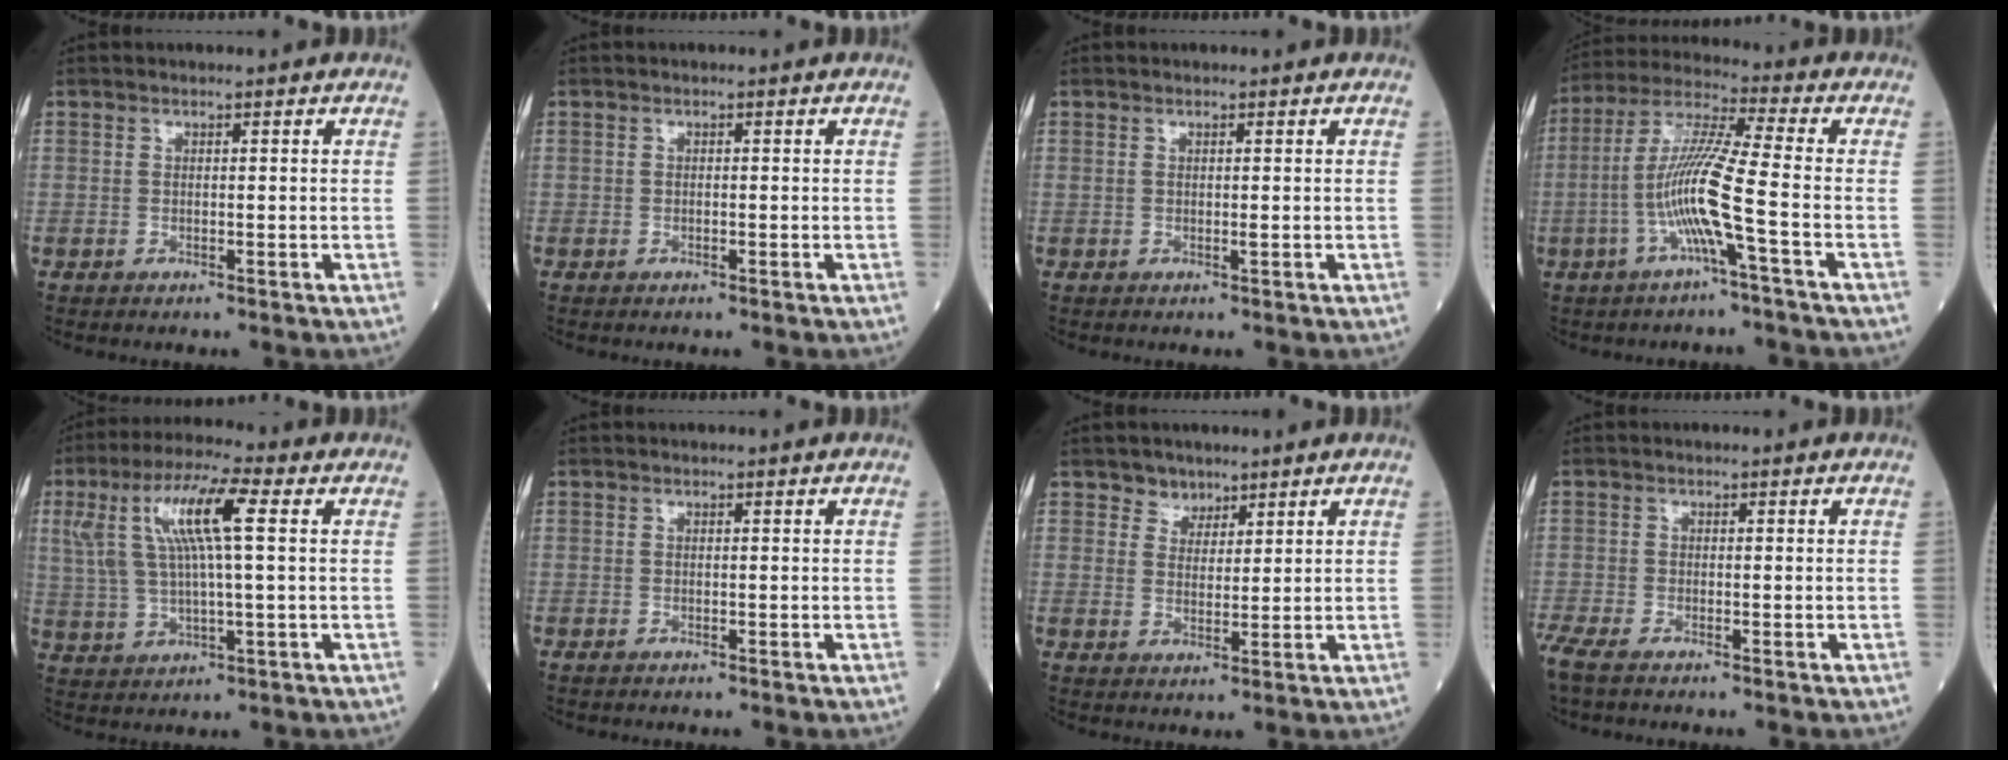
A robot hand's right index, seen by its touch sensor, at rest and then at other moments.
{"total": 0.0}
{"total": 0.5, "force": [0.0, 0.0, 0.5], "torque": [-0.014, -0.001, 0.001]}
{"total": 10.7, "force": [-3.1, -0.9, 10.2], "torque": [-0.210, 0.007, -0.068]}
{"total": 11.6, "force": [3.3, 1.7, 11.0], "torque": [-0.232, 0.025, 0.060]}
{"total": 0.5, "force": [-0.5, 0.0, -0.1], "torque": [0.001, -0.001, -0.012]}
{"total": 2.8, "force": [2.1, 1.8, 0.0], "torque": [0.009, -0.002, 0.032]}
{"total": 5.4, "force": [-4.5, 1.2, 2.7], "torque": [-0.060, -0.016, -0.082]}